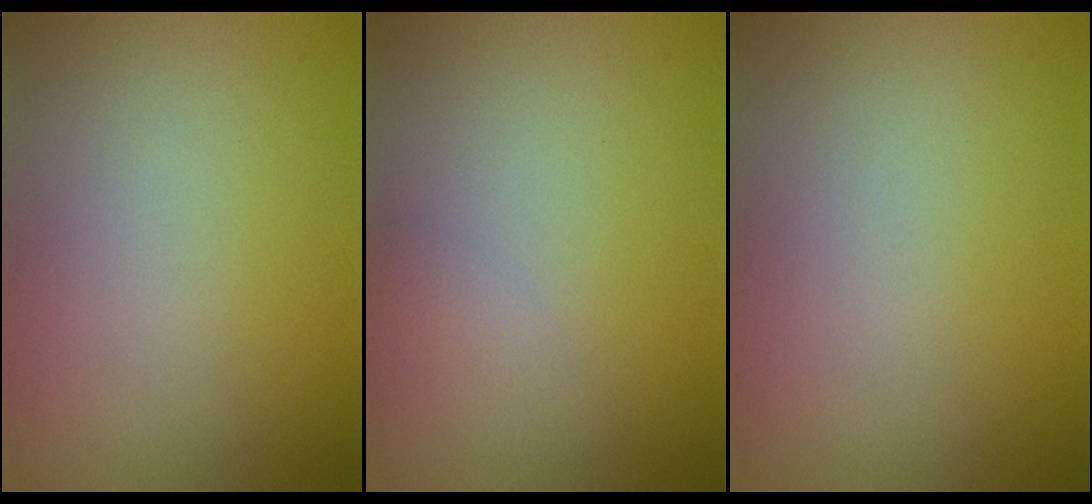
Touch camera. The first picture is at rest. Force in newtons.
{"total": 0.6, "press": 0.6, "slide": 0.0}
{"total": 0.0}